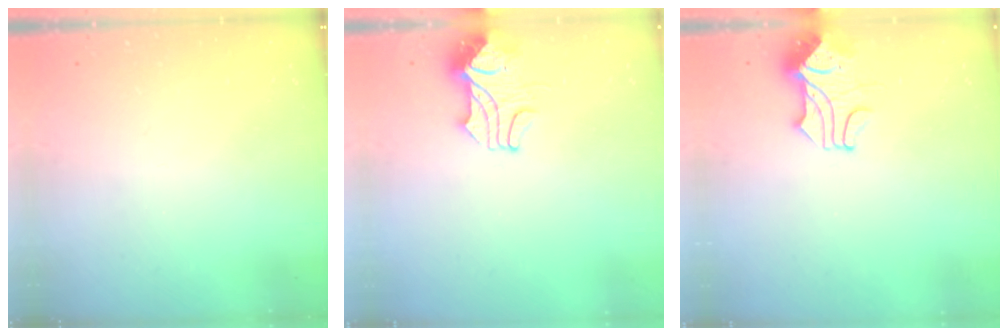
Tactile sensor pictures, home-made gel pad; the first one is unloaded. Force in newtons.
{"total": 2.1, "press": 1.9, "slide": 0.9}
{"total": 1.8, "press": 1.4, "slide": 1.1}